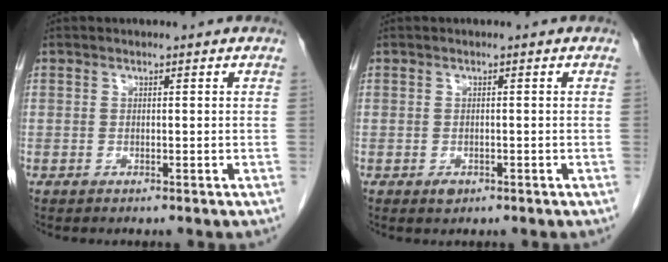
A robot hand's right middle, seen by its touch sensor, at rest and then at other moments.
{"total": 1.2, "force": [-0.6, 0.7, 0.7], "torque": [-0.010, 0.001, -0.005]}